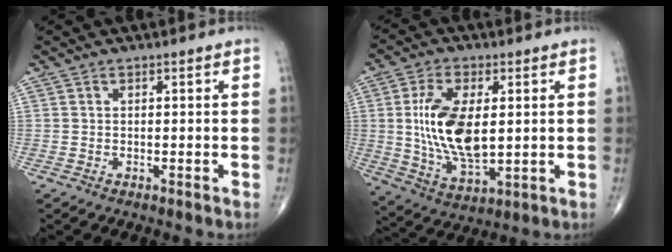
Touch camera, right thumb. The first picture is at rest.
{"total": 14.8, "force": [1.4, 7.4, 12.8], "torque": [-0.239, -0.017, 0.033]}